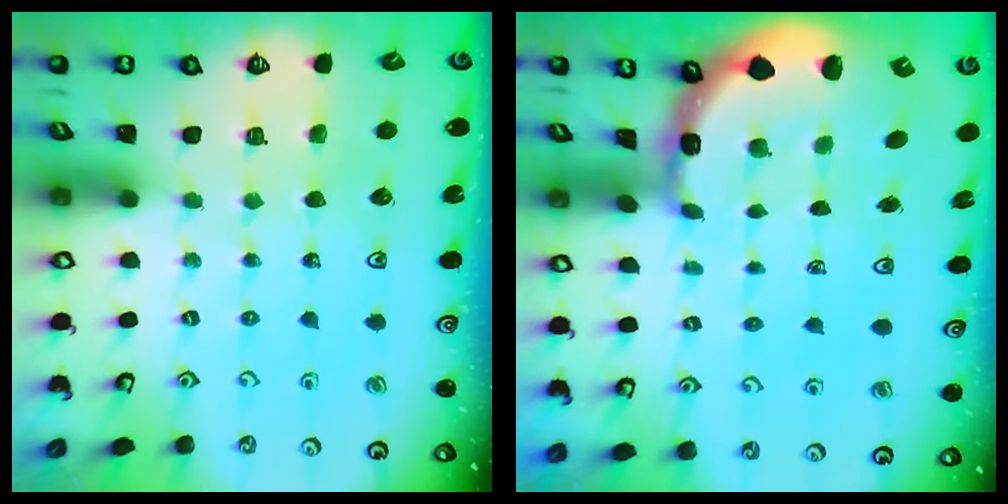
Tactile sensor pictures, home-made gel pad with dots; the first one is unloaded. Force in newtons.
{"total": 2.1, "press": 1.9, "slide": 1.0}